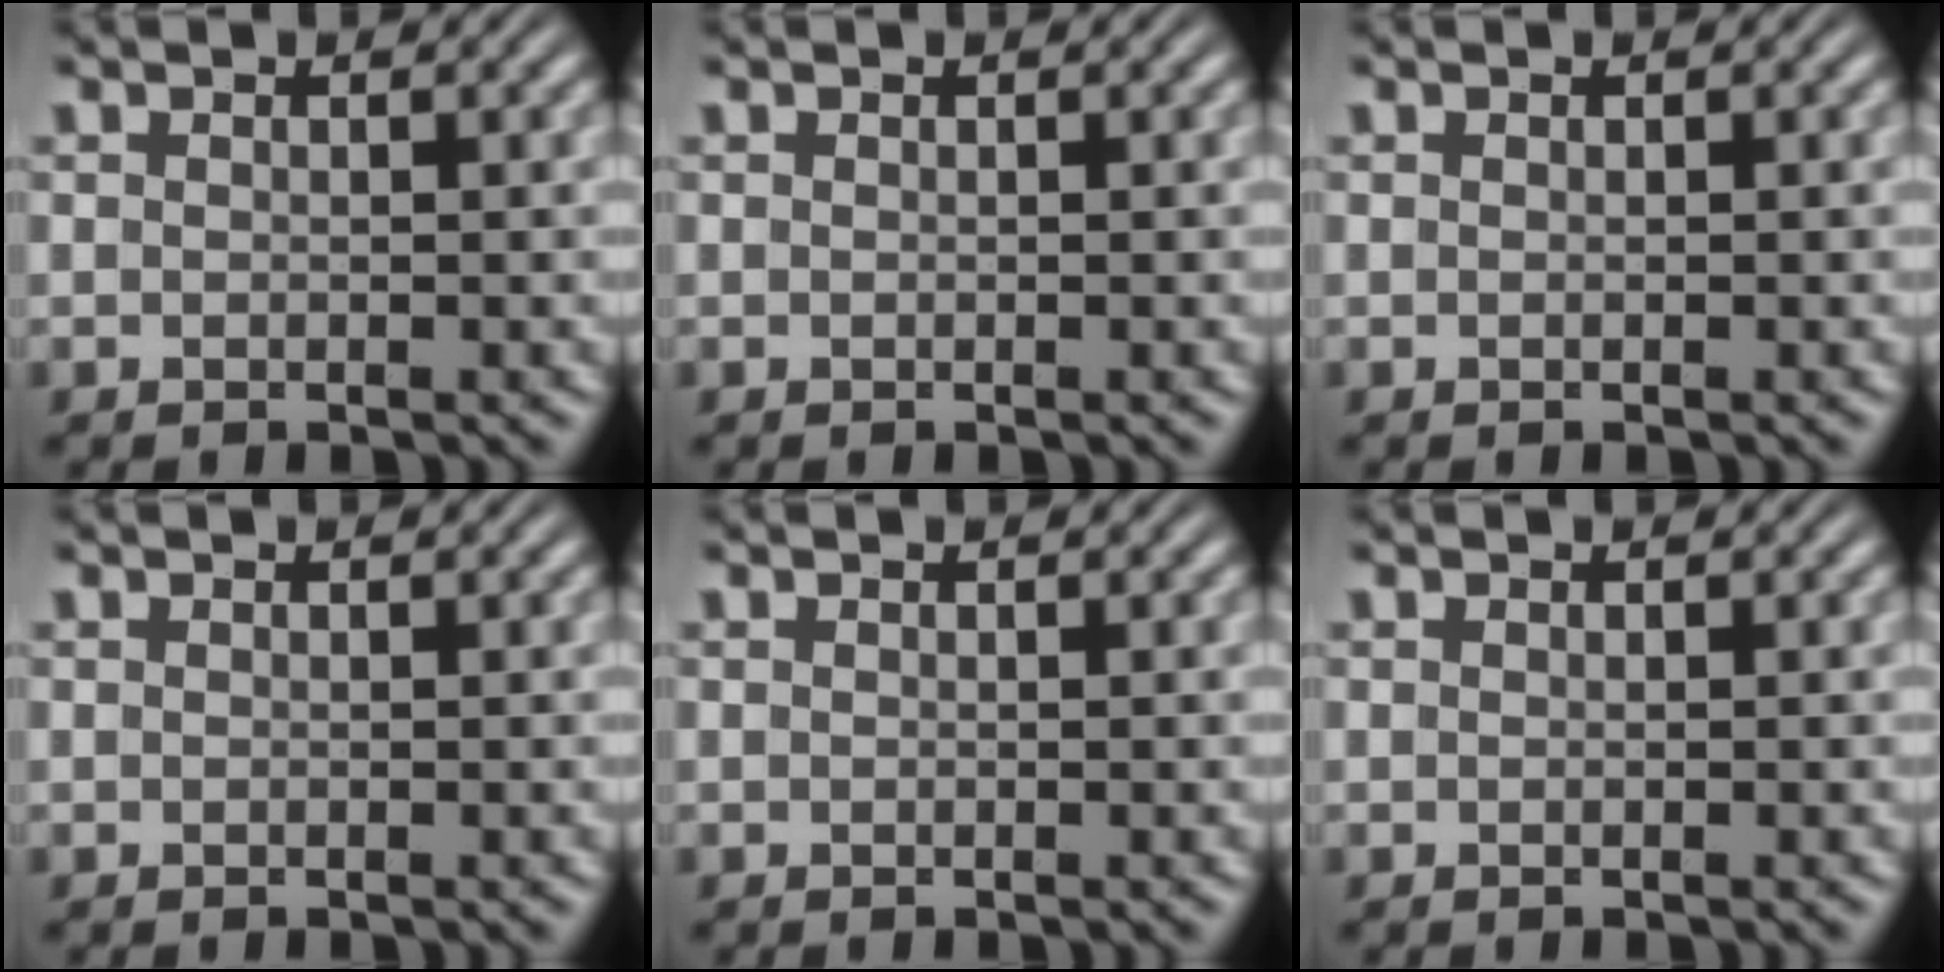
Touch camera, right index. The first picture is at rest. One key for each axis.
{"total": 0.0}
{"total": 0.0}
{"total": 0.0}
{"total": 0.0}
{"total": 0.0}